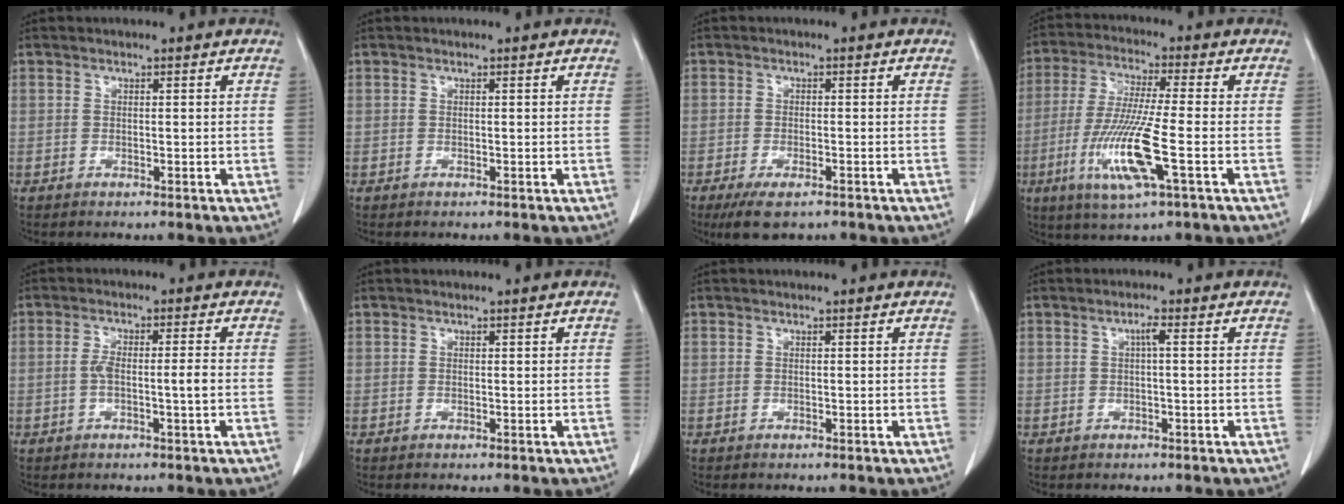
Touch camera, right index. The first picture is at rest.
{"total": 0.0}
{"total": 5.1, "force": [-3.6, 1.7, 3.3], "torque": [-0.059, -0.010, -0.058]}
{"total": 12.3, "force": [-3.8, 0.3, 11.7], "torque": [-0.244, -0.023, -0.075]}
{"total": 4.0, "force": [-0.7, 0.4, 3.9], "torque": [-0.080, 0.007, -0.010]}
{"total": 0.0}
{"total": 0.0}
{"total": 1.4, "force": [0.3, 0.1, 1.4], "torque": [-0.028, 0.003, 0.003]}